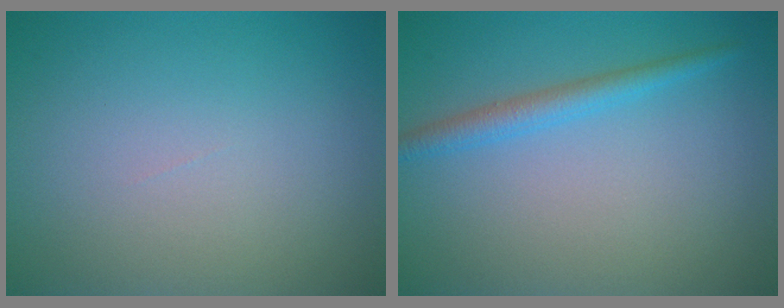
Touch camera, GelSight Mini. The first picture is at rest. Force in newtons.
{"total": 2.1, "press": 2.1, "slide": 0.1}